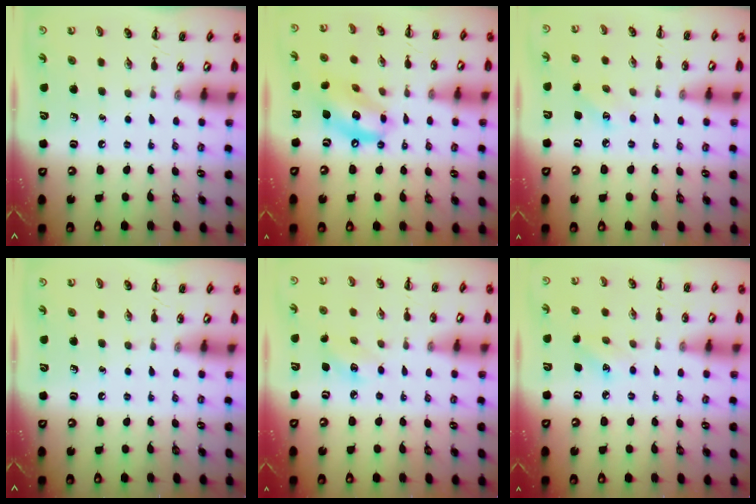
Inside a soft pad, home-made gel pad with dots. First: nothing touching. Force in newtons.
{"total": 13.4, "press": 13.2, "slide": 2.6}
{"total": 3.4, "press": 3.3, "slide": 1.0}
{"total": 0.0}
{"total": 3.2, "press": 3.2, "slide": 0.7}
{"total": 4.5, "press": 4.3, "slide": 1.2}